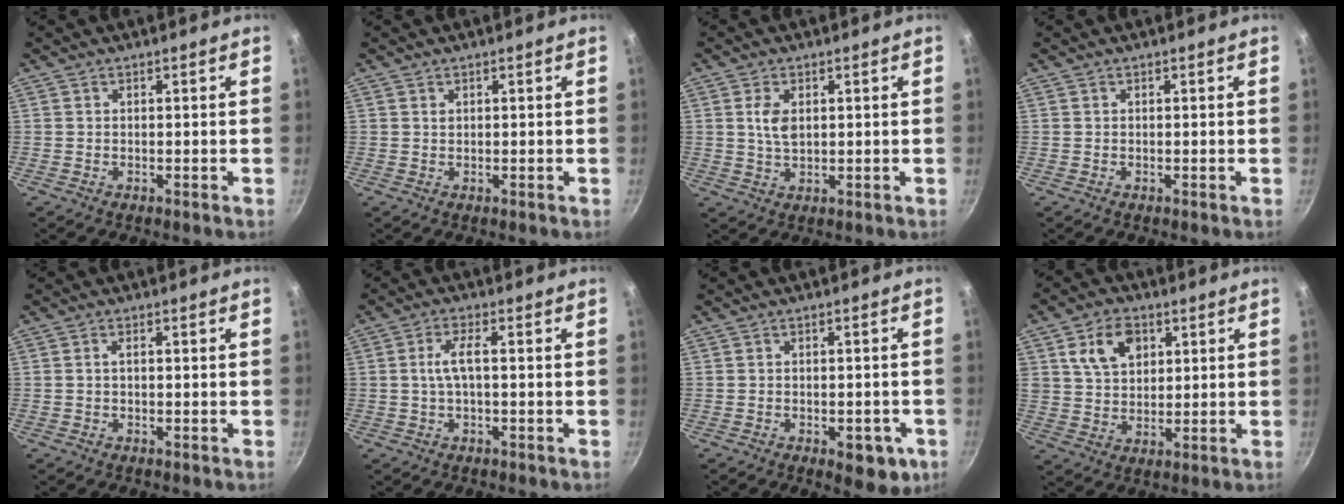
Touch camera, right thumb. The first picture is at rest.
{"total": 0.6, "force": [0.4, 0.4, 0.2], "torque": [-0.003, 0.000, 0.007]}
{"total": 4.4, "force": [1.1, 2.6, 3.3], "torque": [-0.059, -0.005, 0.022]}
{"total": 0.0}
{"total": 1.2, "force": [0.0, 0.6, 1.0], "torque": [-0.021, 0.006, -0.001]}
{"total": 4.5, "force": [0.0, 1.5, 4.3], "torque": [-0.095, 0.013, -0.003]}
{"total": 7.3, "force": [-2.9, 3.8, 5.5], "torque": [-0.040, 0.012, -0.030]}
{"total": 9.4, "force": [3.7, 6.7, 5.5], "torque": [-0.074, -0.005, 0.064]}